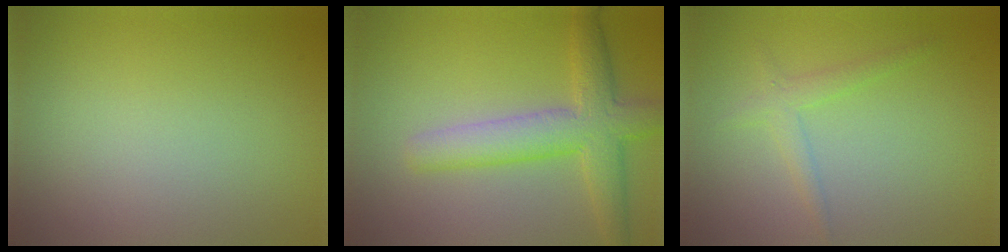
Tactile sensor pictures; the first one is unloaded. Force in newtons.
{"total": 5.4, "press": 5.4, "slide": 0.2}
{"total": 1.6, "press": 1.6, "slide": 0.2}